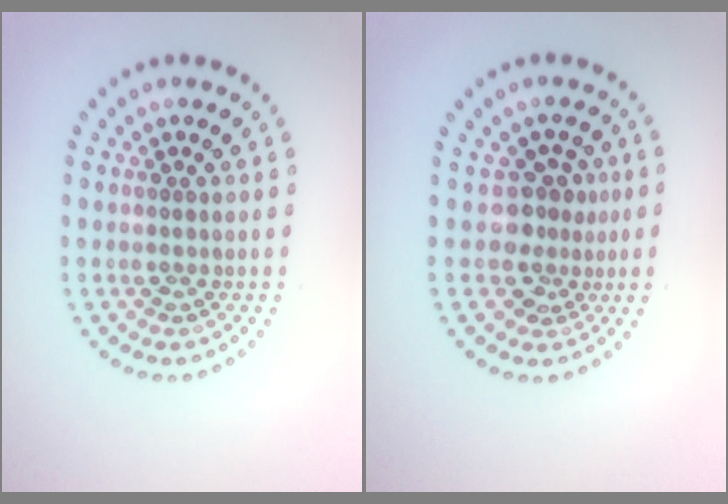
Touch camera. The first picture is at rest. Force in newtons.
{"total": 2.8, "press": 2.0, "slide": 1.9}